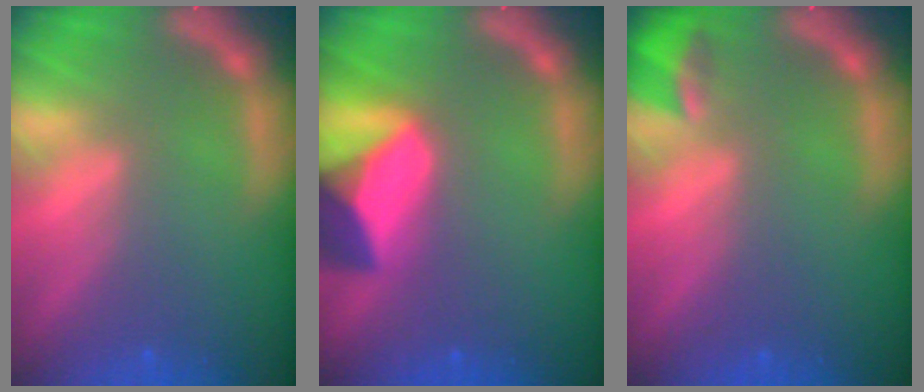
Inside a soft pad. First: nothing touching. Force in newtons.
{"total": 8.9}
{"total": 2.4}